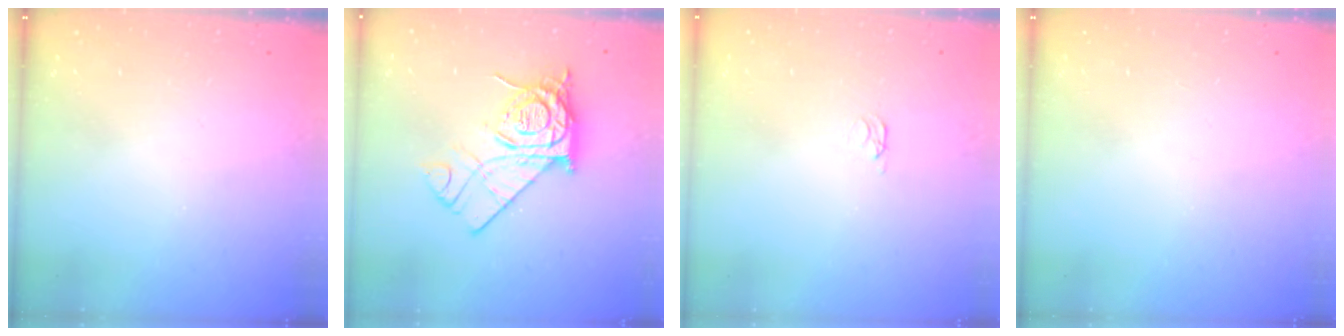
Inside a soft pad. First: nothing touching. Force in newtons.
{"total": 14.2, "press": 14.1, "slide": 1.1}
{"total": 1.6, "press": 1.6, "slide": 0.4}
{"total": 0.0}